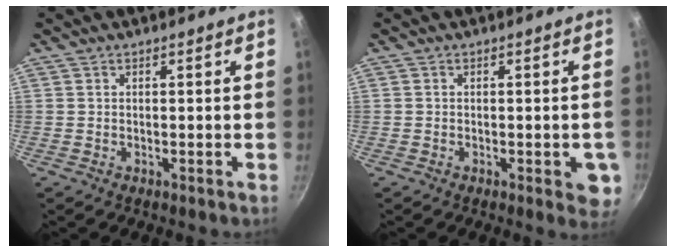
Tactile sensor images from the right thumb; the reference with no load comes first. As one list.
[{"total": 4.7, "force": [-1.4, 1.9, 4.1], "torque": [-0.030, -0.001, -0.018]}]